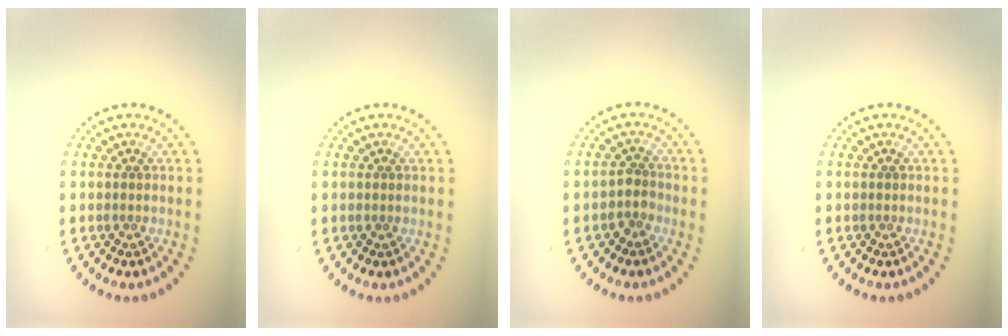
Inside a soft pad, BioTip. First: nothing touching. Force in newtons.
{"total": 0.0}
{"total": 1.6, "press": 1.4, "slide": 0.9}
{"total": 0.0}